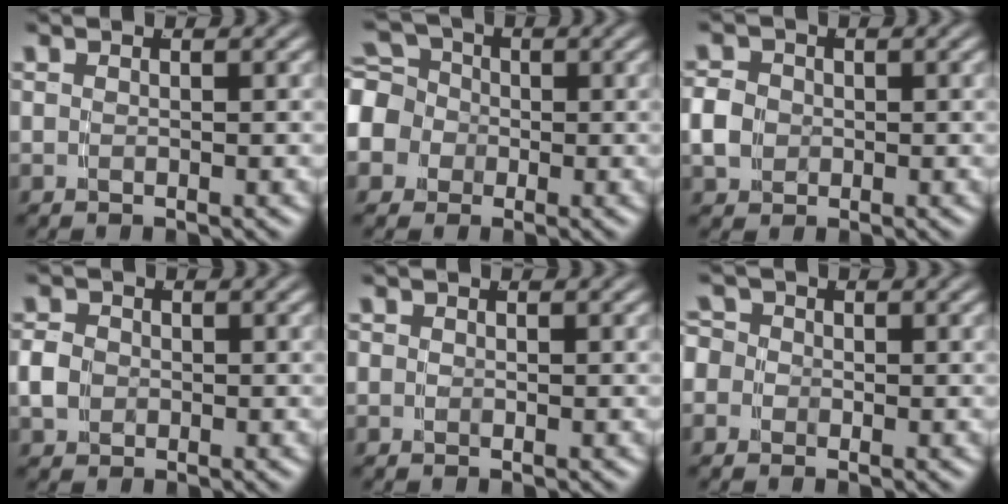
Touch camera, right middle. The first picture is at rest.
{"total": 8.6, "force": [-0.8, 7.9, 3.4], "torque": [-0.090, -0.024, -0.021]}
{"total": 3.1, "force": [-0.2, 2.7, 1.5], "torque": [-0.037, -0.004, -0.003]}
{"total": 2.2, "force": [-0.3, 1.8, 1.1], "torque": [-0.032, -0.004, -0.005]}
{"total": 0.9, "force": [-0.2, 0.9, 0.3], "torque": [-0.007, -0.006, -0.006]}
{"total": 4.0, "force": [-0.4, 3.8, 1.3], "torque": [-0.030, -0.004, -0.021]}